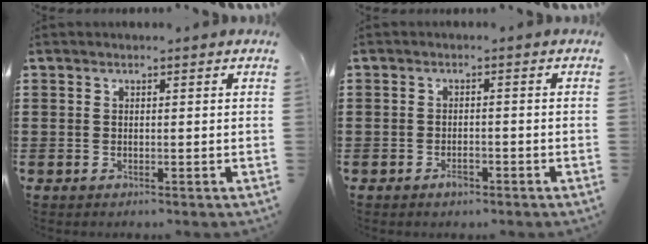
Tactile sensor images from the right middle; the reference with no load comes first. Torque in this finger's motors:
{"motor_torque": [0.34, -0.43, 0.01, 0.01]}